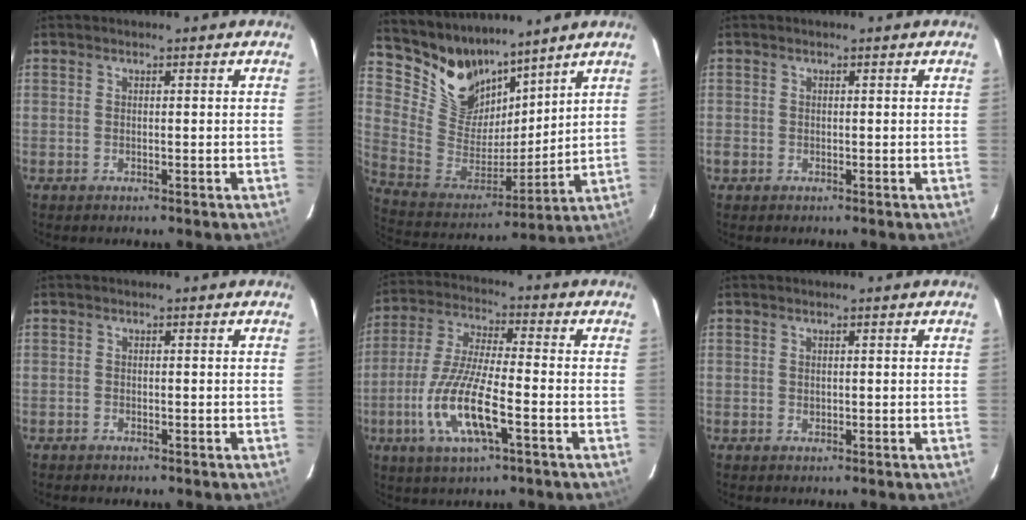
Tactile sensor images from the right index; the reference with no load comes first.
{"total": 15.2, "force": [12.4, 7.6, 4.3], "torque": [-0.113, -0.004, 0.250]}
{"total": 1.1, "force": [-0.4, 1.0, 0.1], "torque": [-0.004, 0.001, -0.008]}
{"total": 0.9, "force": [-0.7, 0.5, 0.0], "torque": [-0.004, 0.003, -0.013]}
{"total": 13.8, "force": [-5.0, 3.3, 12.4], "torque": [-0.264, -0.014, -0.095]}
{"total": 0.6, "force": [0.1, 0.5, 0.2], "torque": [-0.002, 0.002, 0.004]}